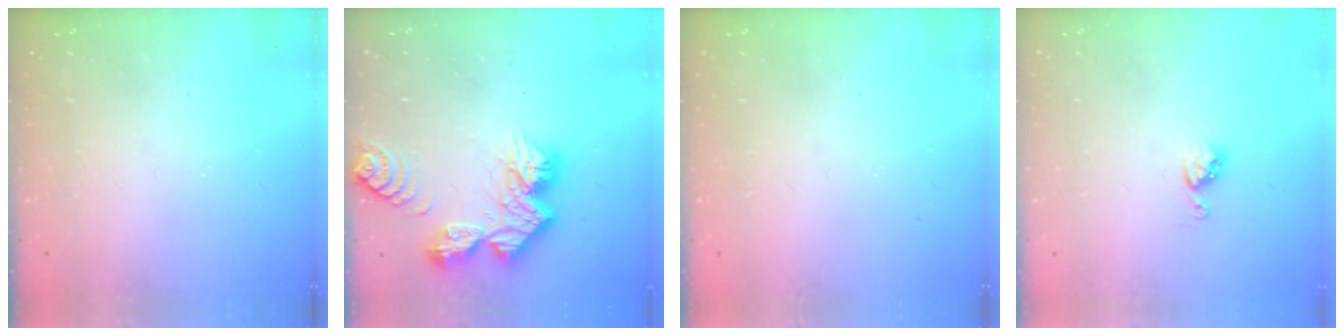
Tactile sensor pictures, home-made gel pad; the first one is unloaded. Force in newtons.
{"total": 14.1, "press": 14.1, "slide": 1.3}
{"total": 0.0}
{"total": 5.1, "press": 5.0, "slide": 0.5}